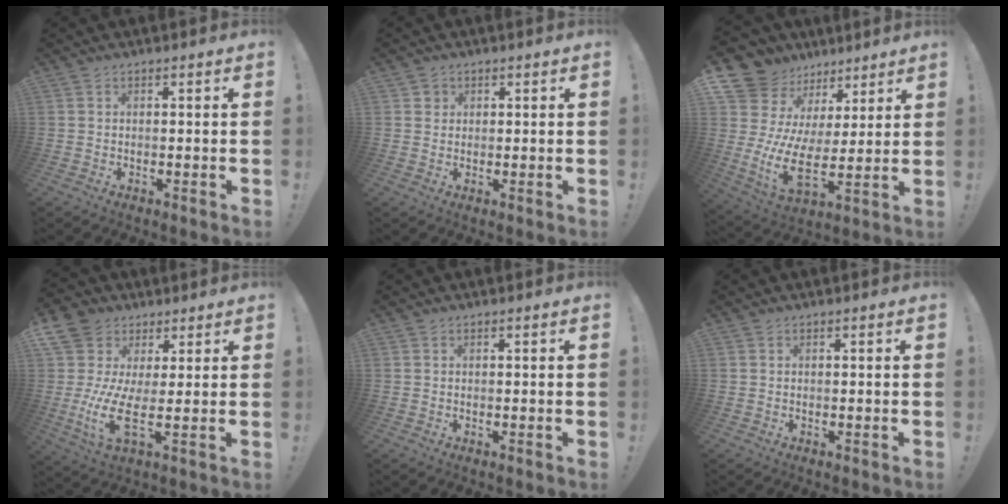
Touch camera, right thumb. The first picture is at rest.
{"total": 2.1, "force": [0.9, 1.9, 0.3], "torque": [0.005, -0.004, 0.014]}
{"total": 13.0, "force": [3.8, 9.4, 8.1], "torque": [-0.181, -0.053, 0.070]}
{"total": 12.3, "force": [2.1, 6.8, 10.1], "torque": [-0.220, -0.042, 0.035]}
{"total": 0.0}
{"total": 0.0}